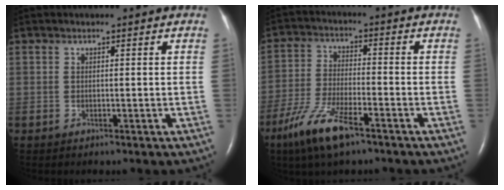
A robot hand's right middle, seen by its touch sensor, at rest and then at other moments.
{"total": 9.8, "force": [-6.2, 2.1, 7.2], "torque": [-0.157, -0.019, -0.118]}